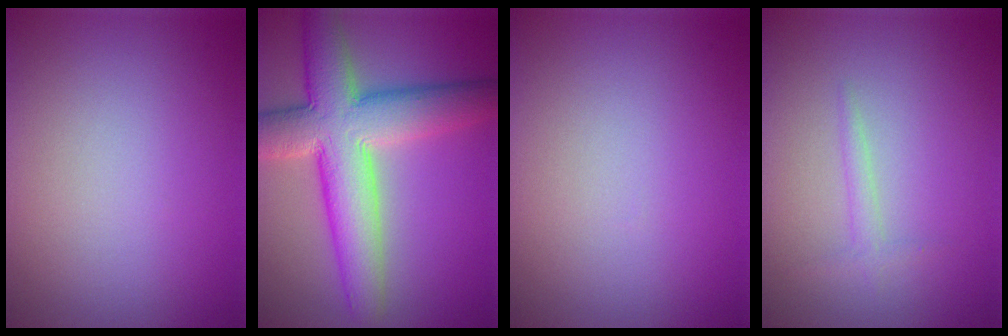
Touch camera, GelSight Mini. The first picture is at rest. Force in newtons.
{"total": 9.8, "press": 9.8, "slide": 0.5}
{"total": 0.0}
{"total": 1.1, "press": 1.1, "slide": 0.0}